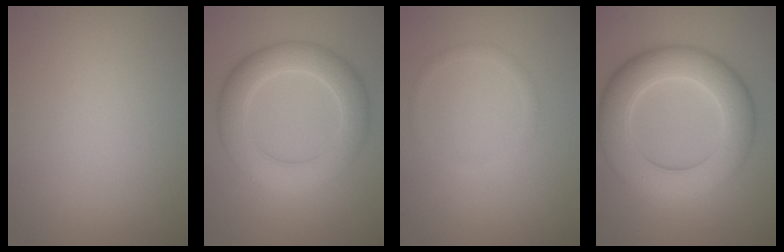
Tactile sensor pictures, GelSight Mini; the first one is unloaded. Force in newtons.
{"total": 6.0, "press": 6.0, "slide": 0.2}
{"total": 1.0, "press": 1.0, "slide": 0.1}
{"total": 9.1, "press": 9.1, "slide": 0.4}